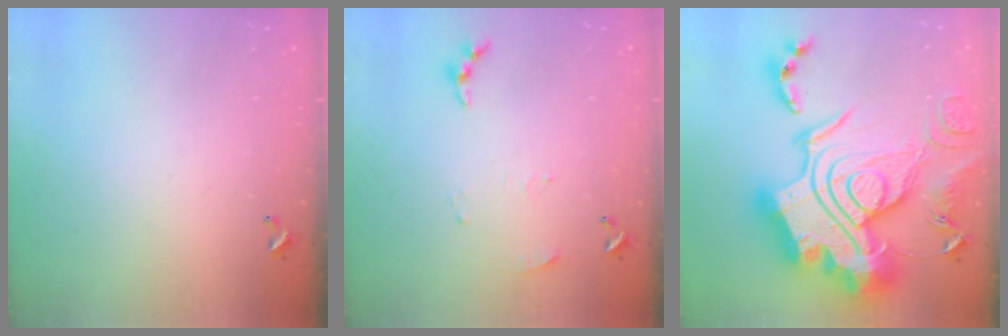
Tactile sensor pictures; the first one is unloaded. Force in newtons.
{"total": 6.4, "press": 6.4, "slide": 0.7}
{"total": 0.7, "press": 0.7, "slide": 0.1}